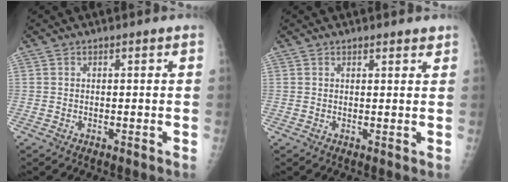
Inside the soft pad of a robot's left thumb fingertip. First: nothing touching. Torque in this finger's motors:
{"motor_torque": [-0.16, -0.04, -0.27, -0.21, 0.06]}